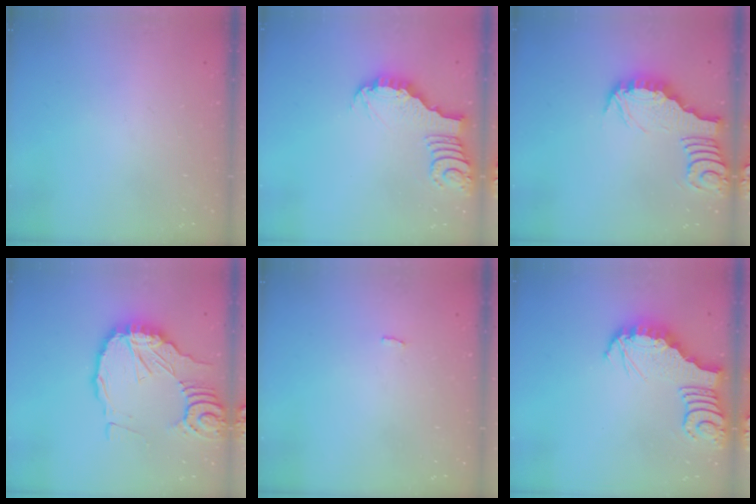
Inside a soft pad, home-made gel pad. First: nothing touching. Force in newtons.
{"total": 3.4, "press": 3.4, "slide": 0.3}
{"total": 3.4, "press": 3.3, "slide": 0.4}
{"total": 16.3, "press": 16.2, "slide": 1.8}
{"total": 2.3, "press": 2.3, "slide": 0.2}
{"total": 4.0, "press": 3.9, "slide": 0.7}